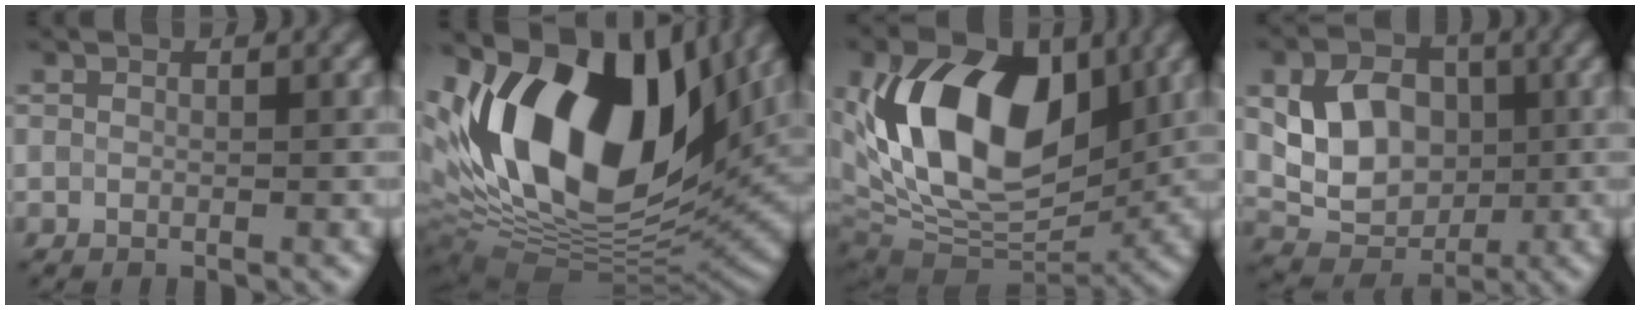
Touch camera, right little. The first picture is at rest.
{"total": 17.6, "force": [5.1, 10.3, 13.4], "torque": [-0.253, 0.012, 0.083]}
{"total": 14.9, "force": [2.4, 9.3, 11.5], "torque": [-0.196, 0.014, 0.032]}
{"total": 6.4, "force": [0.8, 5.0, 3.9], "torque": [-0.072, 0.001, 0.014]}